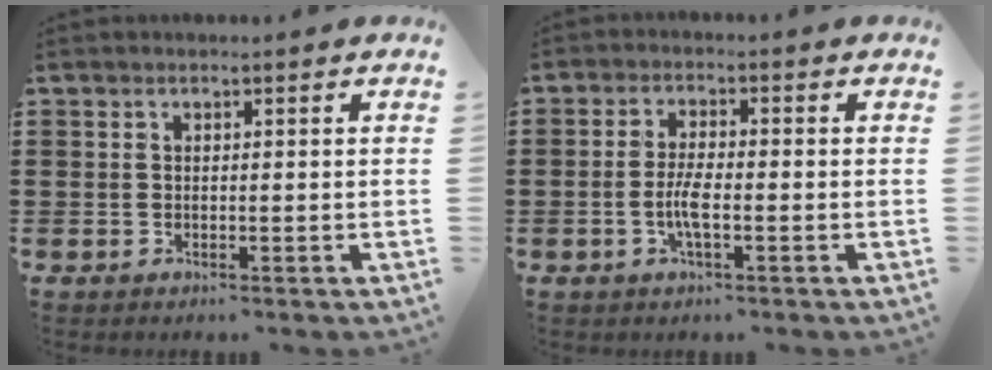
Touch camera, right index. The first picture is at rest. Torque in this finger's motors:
{"motor_torque": [-0.21, 0.24, 0.08, 0.01]}